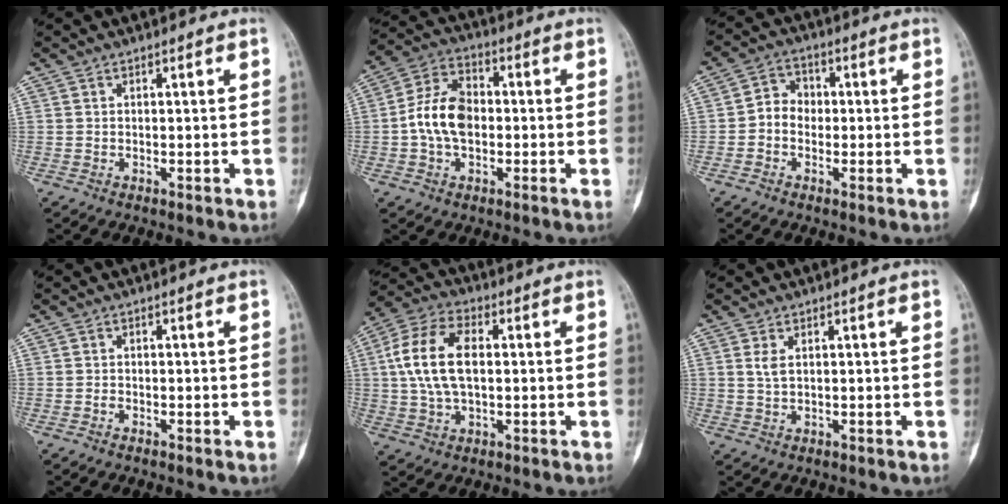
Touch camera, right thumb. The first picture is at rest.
{"total": 10.4, "force": [-0.9, 6.5, 8.0], "torque": [-0.148, 0.028, -0.027]}
{"total": 5.0, "force": [-0.8, 4.3, 2.4], "torque": [-0.014, 0.021, -0.028]}
{"total": 0.5, "force": [-0.4, 0.2, 0.3], "torque": [-0.008, 0.000, -0.008]}
{"total": 13.0, "force": [1.4, 7.4, 10.6], "torque": [-0.208, 0.021, 0.023]}
{"total": 2.2, "force": [0.8, 1.0, 1.8], "torque": [-0.039, 0.001, 0.022]}